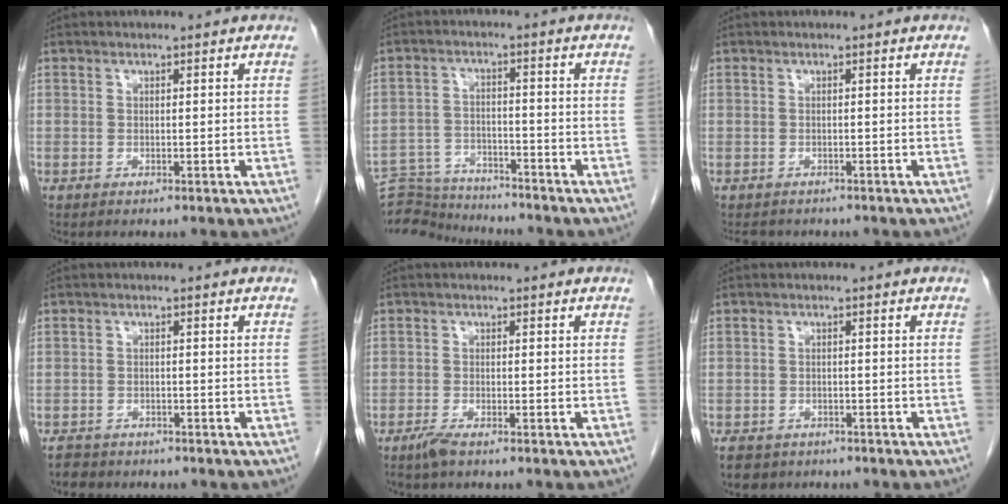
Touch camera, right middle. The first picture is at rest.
{"total": 10.0, "force": [-9.9, 1.2, 0.4], "torque": [-0.004, 0.013, -0.166]}
{"total": 3.9, "force": [-3.4, 1.7, 0.8], "torque": [-0.013, -0.004, -0.043]}
{"total": 3.6, "force": [-3.1, 1.6, 0.7], "torque": [-0.015, -0.002, -0.046]}
{"total": 2.0, "force": [-1.6, 0.2, 1.3], "torque": [-0.033, -0.004, -0.032]}
{"total": 5.4, "force": [-4.3, 2.9, 1.6], "torque": [-0.028, -0.002, -0.058]}